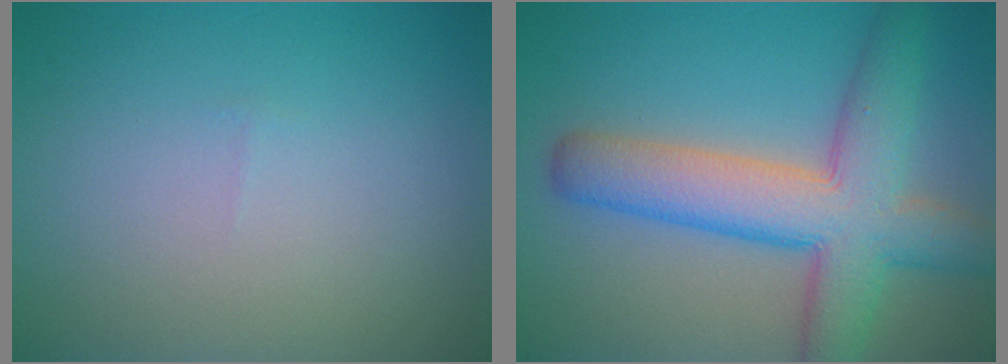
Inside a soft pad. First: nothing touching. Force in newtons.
{"total": 8.5, "press": 8.5, "slide": 0.2}